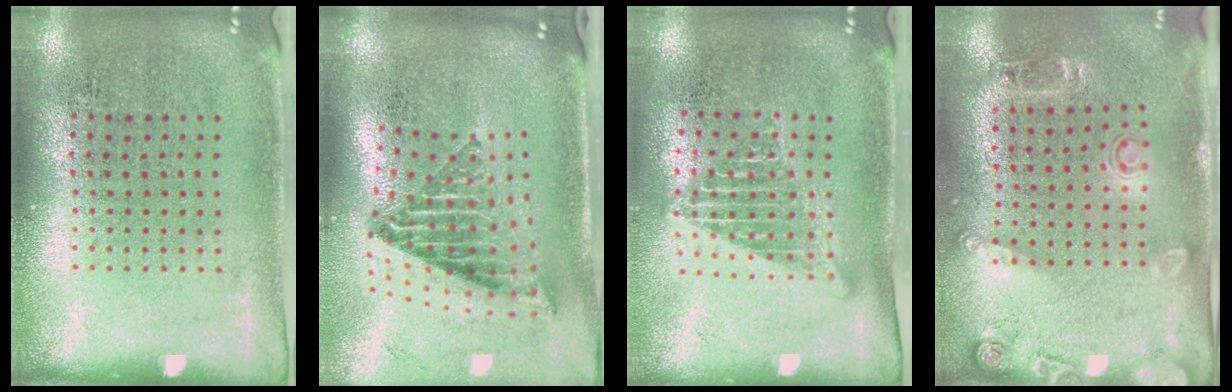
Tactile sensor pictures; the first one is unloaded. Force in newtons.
{"total": 1.9, "press": 1.3, "slide": 1.5}
{"total": 1.4, "press": 1.2, "slide": 0.8}
{"total": 1.7, "press": 1.2, "slide": 1.2}